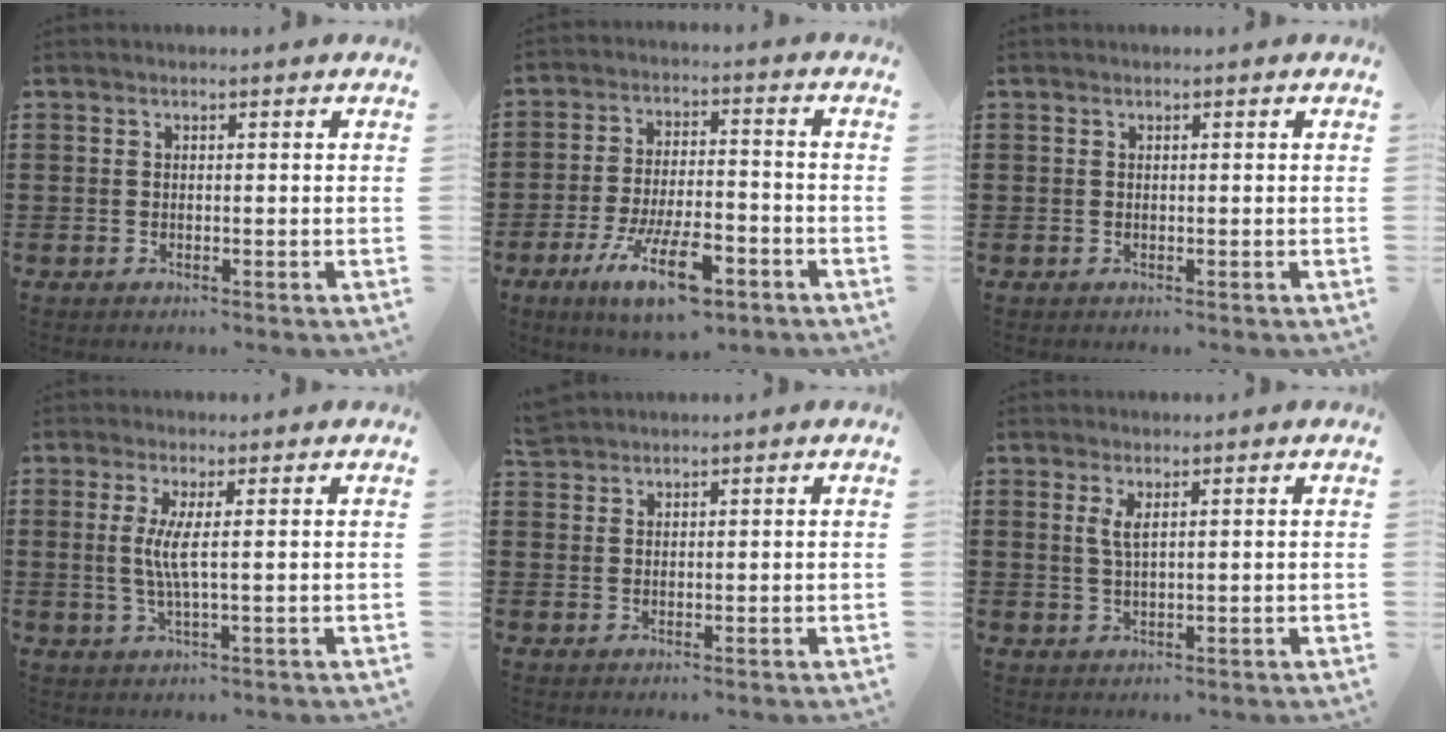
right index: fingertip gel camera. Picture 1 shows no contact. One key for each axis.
{"total": 11.3, "fx": -6.2, "fy": 3.5, "fz": 8.7, "tx": -0.176, "ty": 0.007, "tz": -0.113}
{"total": 0.0}
{"total": 4.3, "fx": 0.5, "fy": -0.1, "fz": 4.2, "tx": -0.095, "ty": -0.012, "tz": 0.002}
{"total": 1.8, "fx": 1.7, "fy": 0.5, "fz": 0.0, "tx": -0.005, "ty": 0.001, "tz": 0.036}
{"total": 2.2, "fx": 1.0, "fy": 0.5, "fz": 1.9, "tx": -0.040, "ty": 0.002, "tz": 0.017}